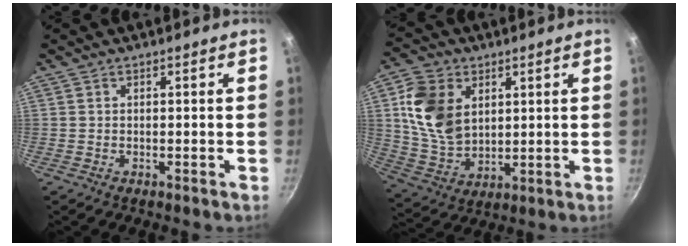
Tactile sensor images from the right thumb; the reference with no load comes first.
{"total": 13.7, "force": [3.8, 9.9, 8.8], "torque": [-0.143, -0.018, 0.082]}